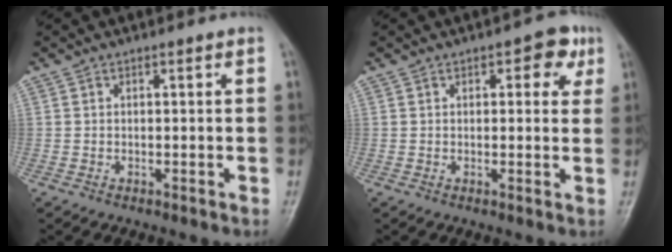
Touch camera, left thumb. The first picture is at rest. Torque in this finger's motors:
{"motor_torque": [-0.08, 0.00, 0.14, 0.13, 0.04]}